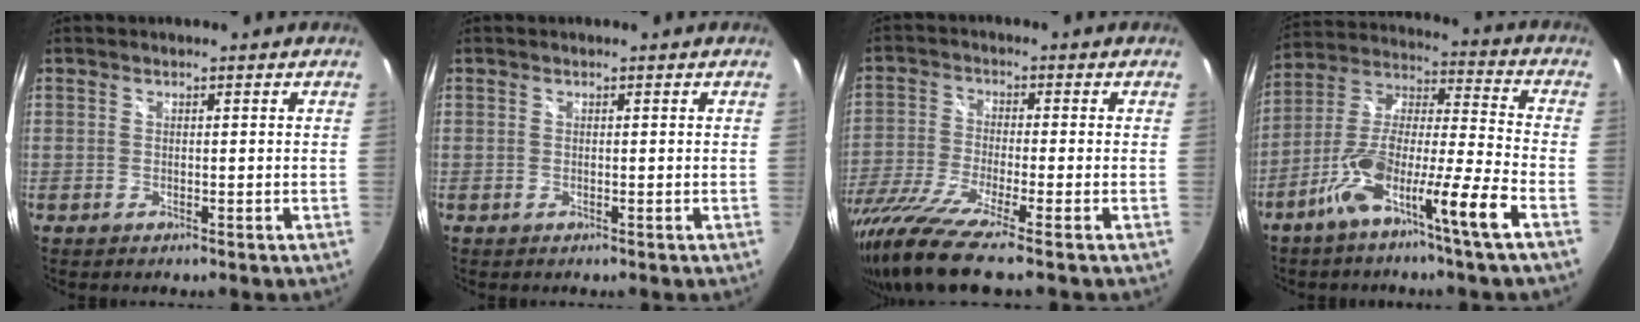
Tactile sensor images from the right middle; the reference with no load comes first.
{"total": 0.0}
{"total": 11.9, "force": [-9.4, -0.4, 7.2], "torque": [-0.164, -0.038, -0.182]}
{"total": 14.4, "force": [-8.5, -0.4, 11.7], "torque": [-0.210, -0.006, -0.158]}